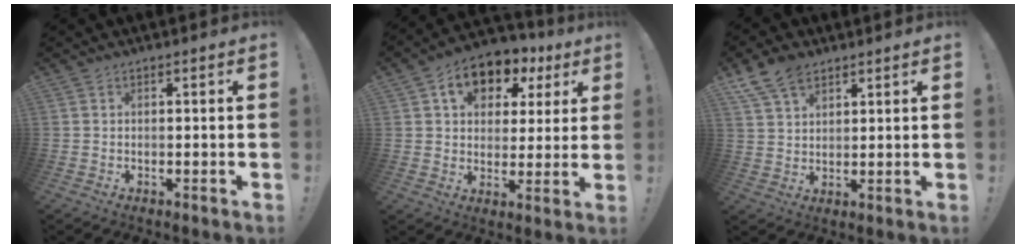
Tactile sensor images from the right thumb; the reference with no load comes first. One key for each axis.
{"total": 11.3, "fx": 5.3, "fy": 8.2, "fz": 5.7, "tx": -0.087, "ty": -0.024, "tz": 0.100}
{"total": 8.7, "fx": 5.9, "fy": 5.0, "fz": 4.1, "tx": -0.075, "ty": -0.021, "tz": 0.116}